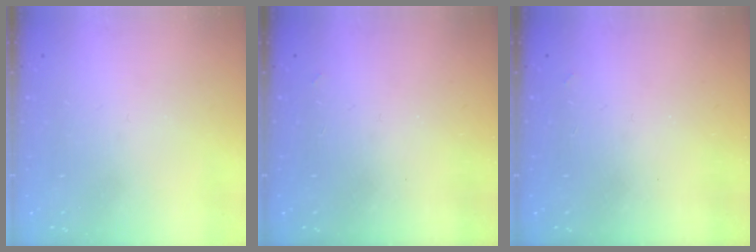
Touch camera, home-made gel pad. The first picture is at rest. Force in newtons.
{"total": 1.1, "press": 1.0, "slide": 0.3}
{"total": 1.1, "press": 1.0, "slide": 0.3}